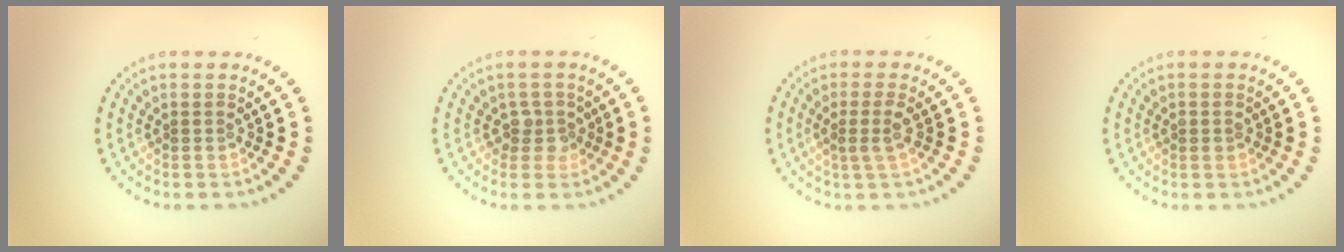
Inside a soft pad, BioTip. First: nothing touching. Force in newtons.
{"total": 1.8, "press": 1.4, "slide": 1.2}
{"total": 1.7, "press": 1.4, "slide": 1.1}
{"total": 1.0, "press": 1.0, "slide": 0.1}